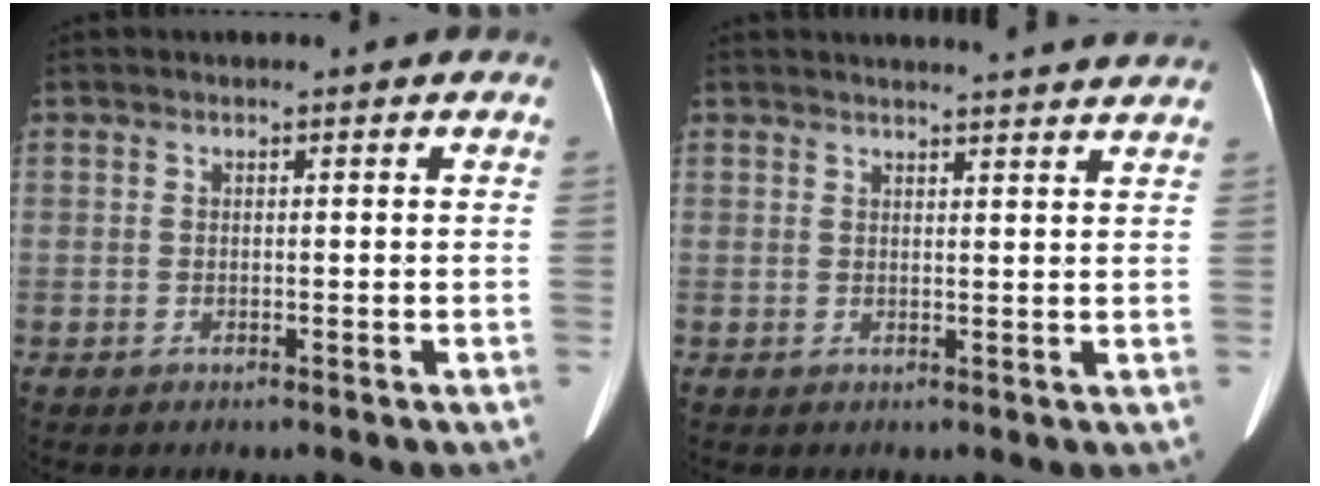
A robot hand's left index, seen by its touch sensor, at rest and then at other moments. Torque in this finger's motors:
{"motor_torque": [0.00, -0.38, -0.05, 0.03]}